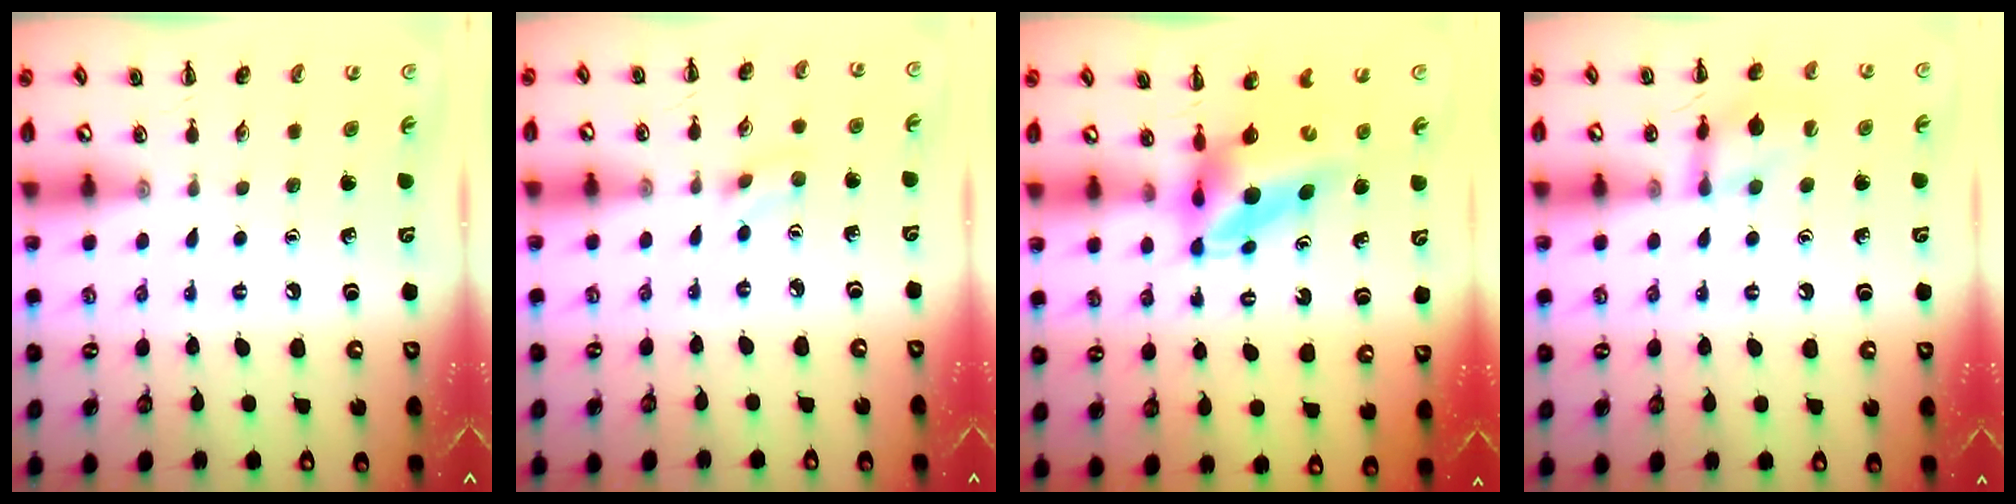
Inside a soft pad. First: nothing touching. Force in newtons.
{"total": 1.7, "press": 1.6, "slide": 0.7}
{"total": 5.4, "press": 5.2, "slide": 1.6}
{"total": 12.1, "press": 12.0, "slide": 1.8}